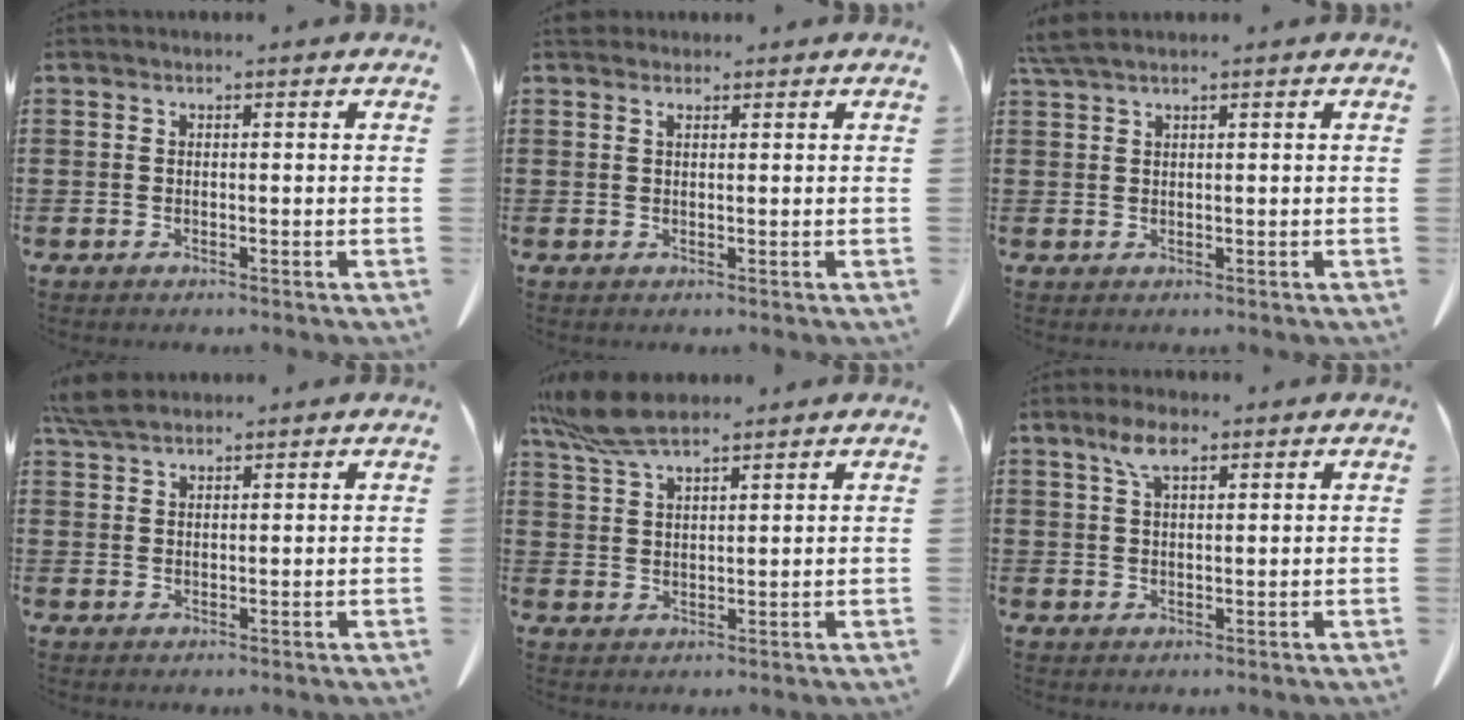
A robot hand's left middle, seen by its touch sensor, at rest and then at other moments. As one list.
[{"total": 1.1, "force": [0.8, 0.4, 0.5], "torque": [-0.006, -0.001, 0.014]}, {"total": 2.2, "force": [1.7, 0.1, 1.3], "torque": [-0.030, 0.000, 0.032]}, {"total": 4.1, "force": [3.5, 1.0, 2.0], "torque": [-0.048, 0.001, 0.066]}, {"total": 7.5, "force": [5.9, 1.9, 4.3], "torque": [-0.106, -0.007, 0.108]}, {"total": 4.6, "force": [2.6, 1.7, 3.4], "torque": [-0.074, 0.008, 0.045]}]